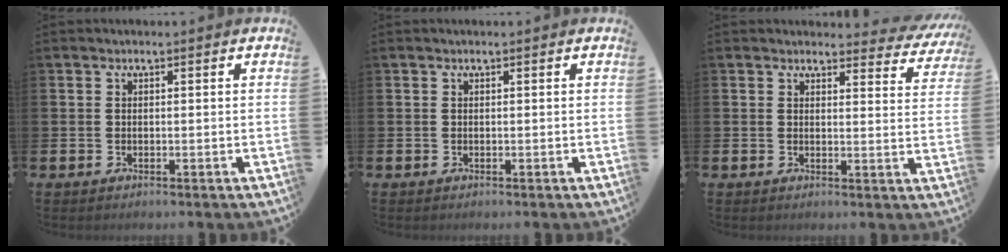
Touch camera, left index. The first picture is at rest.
{"total": 0.0}
{"total": 2.5, "force": [2.4, 0.9, 0.1], "torque": [0.005, -0.019, 0.035]}